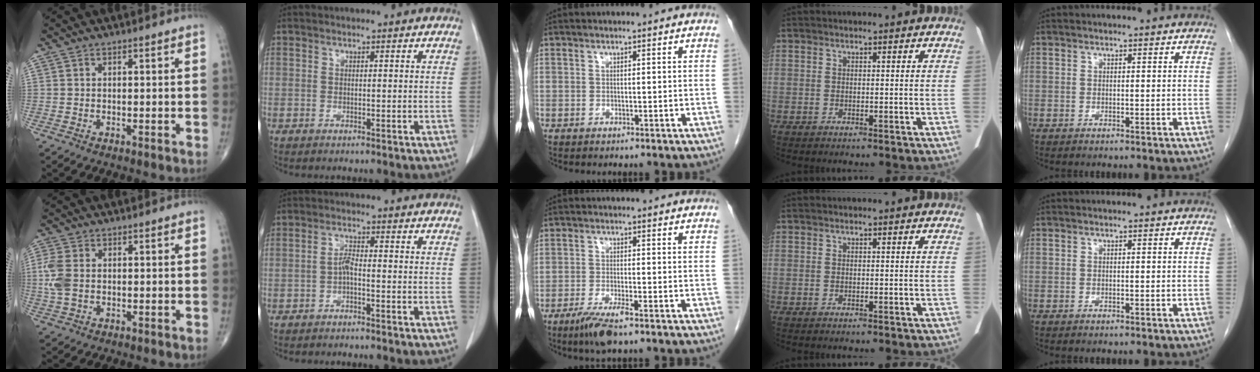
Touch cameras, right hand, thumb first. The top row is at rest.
{"thumb": {"total": 5.6, "force": [0.0, 3.7, 4.2], "torque": [-0.119, 0.004, 0.000]}, "index": {"total": 1.8, "force": [-0.7, 0.3, 1.7], "torque": [-0.032, 0.002, -0.014]}, "middle": {"total": 5.1, "force": [-3.4, 0.4, 3.8], "torque": [-0.078, -0.012, -0.061]}}